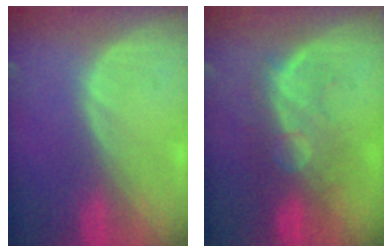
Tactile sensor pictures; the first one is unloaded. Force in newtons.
{"total": 9.2, "press": 8.3, "slide": 4.0}